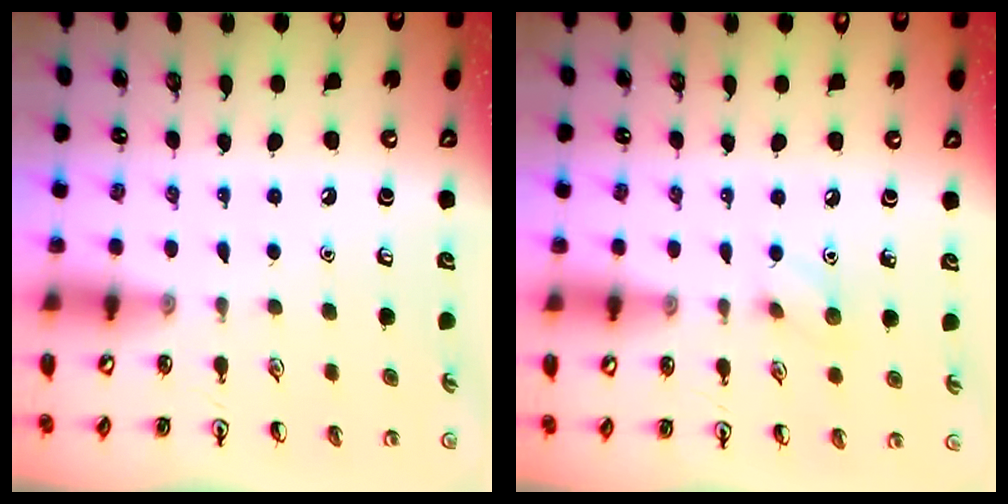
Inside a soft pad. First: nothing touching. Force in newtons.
{"total": 6.0, "press": 5.7, "slide": 1.6}